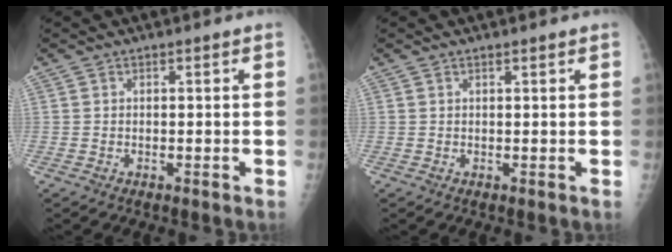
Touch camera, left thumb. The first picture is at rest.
{"total": 0.7, "force": [0.5, 0.1, 0.4], "torque": [-0.007, -0.001, 0.009]}